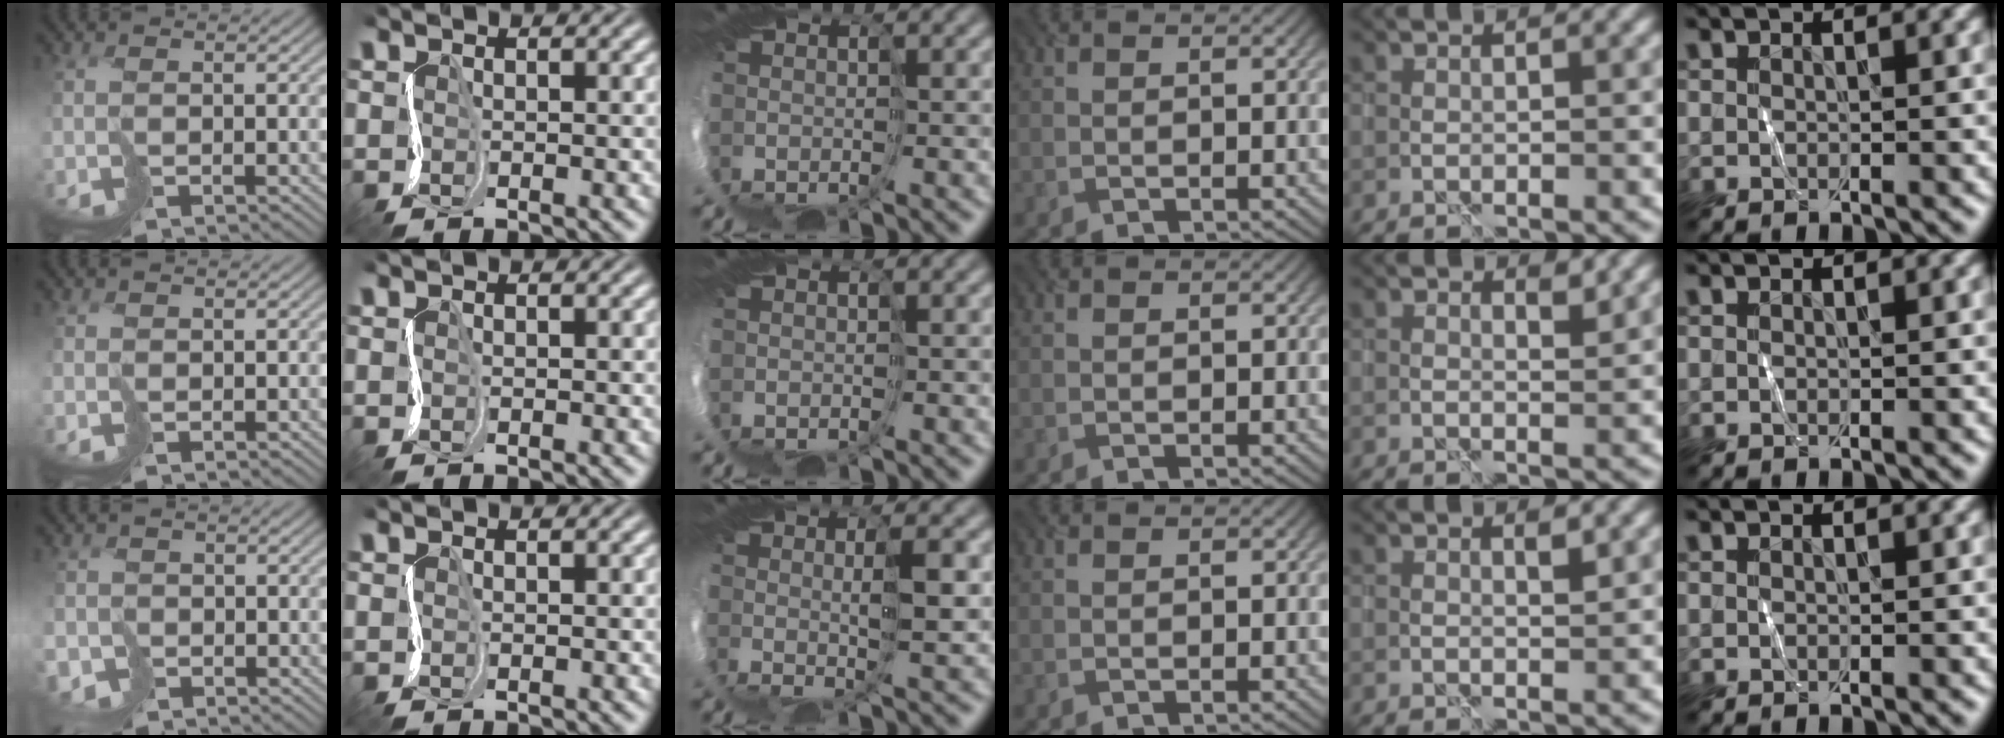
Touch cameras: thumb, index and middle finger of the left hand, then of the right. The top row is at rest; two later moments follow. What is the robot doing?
{"motion": "cut", "object": "tissue"}